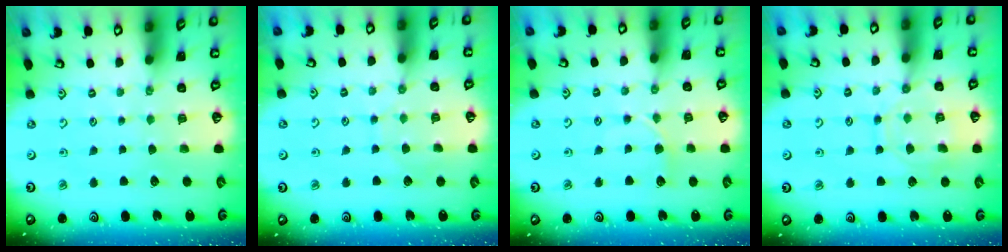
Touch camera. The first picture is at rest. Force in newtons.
{"total": 6.0, "press": 6.0, "slide": 0.5}
{"total": 3.5, "press": 3.5, "slide": 0.5}
{"total": 11.3, "press": 11.3, "slide": 0.8}